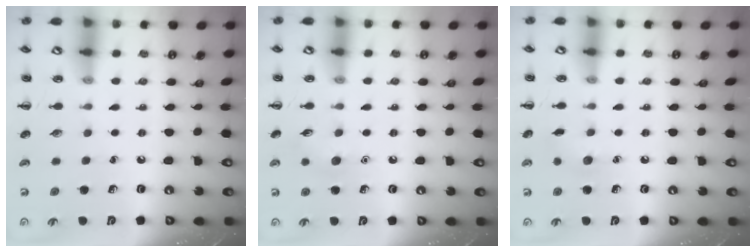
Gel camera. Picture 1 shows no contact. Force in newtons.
{"total": 7.3, "press": 7.1, "slide": 1.6}
{"total": 5.4, "press": 5.2, "slide": 1.4}